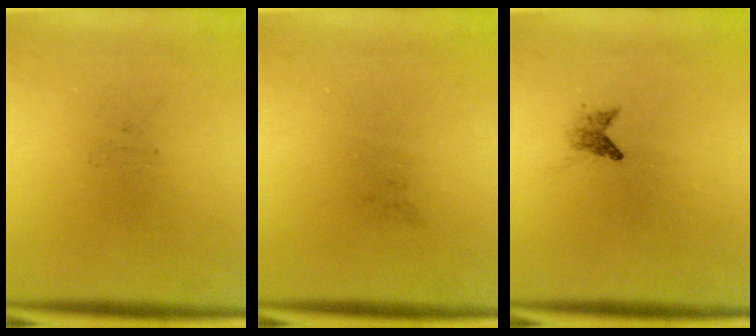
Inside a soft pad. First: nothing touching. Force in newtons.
{"total": 0.0}
{"total": 1.2}